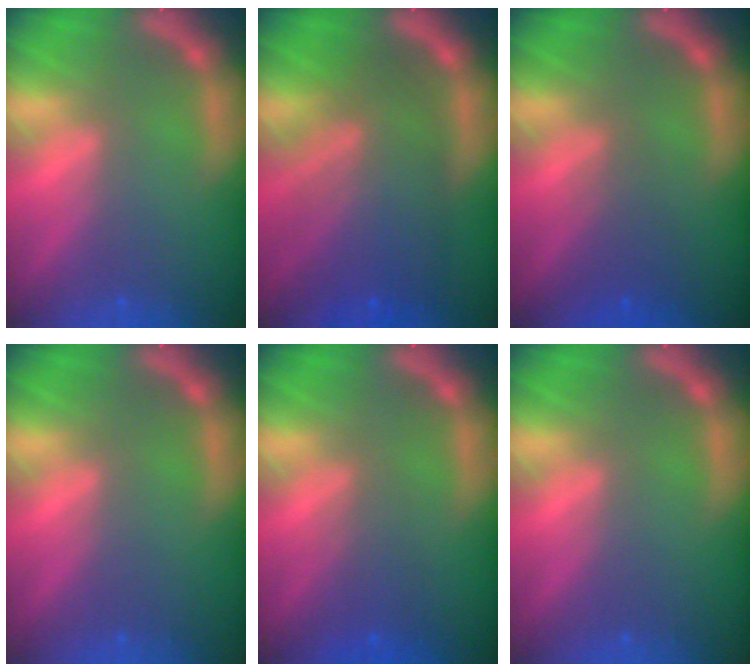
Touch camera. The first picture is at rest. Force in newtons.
{"total": 9.1}
{"total": 2.5}
{"total": 0.0}
{"total": 2.5}
{"total": 0.0}